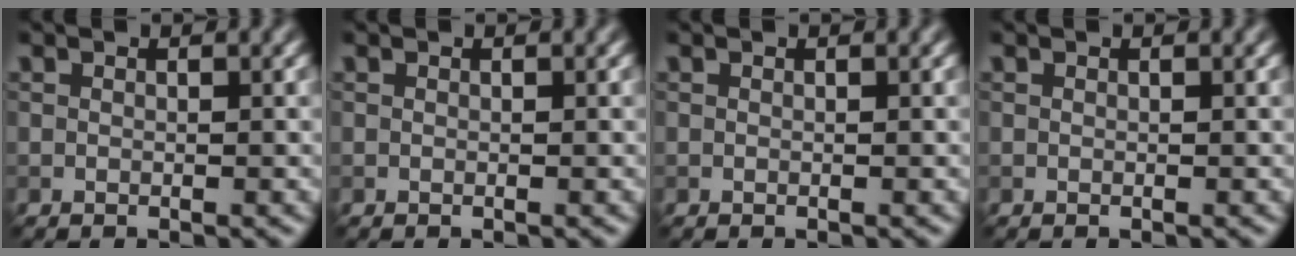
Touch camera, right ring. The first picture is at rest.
{"total": 0.0}
{"total": 0.0}
{"total": 0.0}